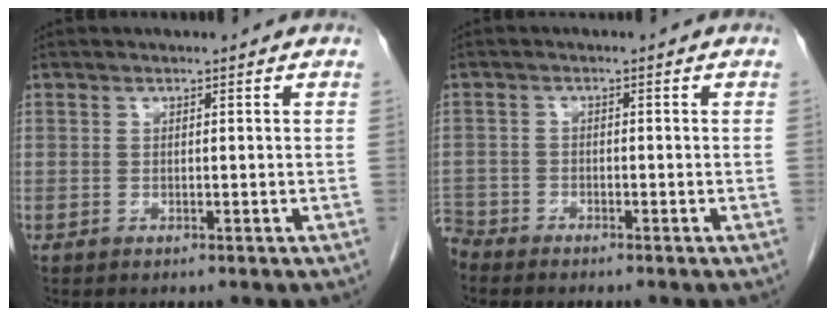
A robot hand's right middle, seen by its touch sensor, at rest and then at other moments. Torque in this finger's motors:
{"motor_torque": [0.09, 0.10, -0.10, -0.02]}